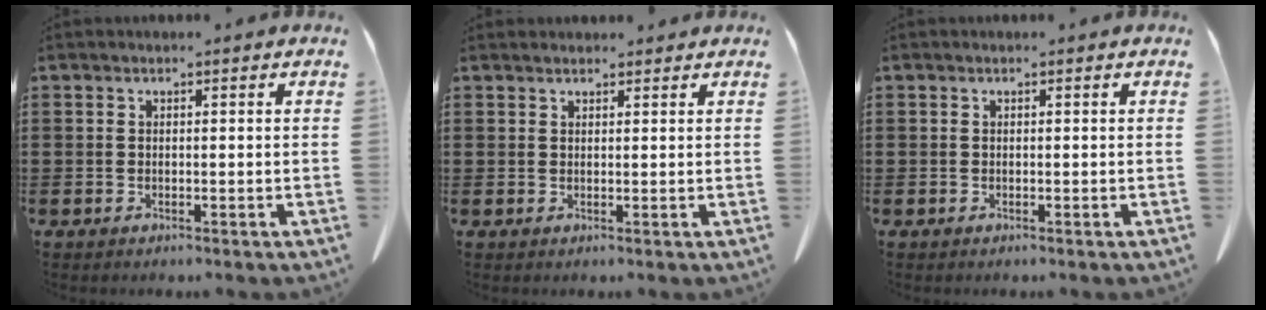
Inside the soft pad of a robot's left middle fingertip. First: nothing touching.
{"total": 1.2, "force": [1.2, 0.3, 0.1], "torque": [-0.006, 0.000, 0.024]}
{"total": 0.0}